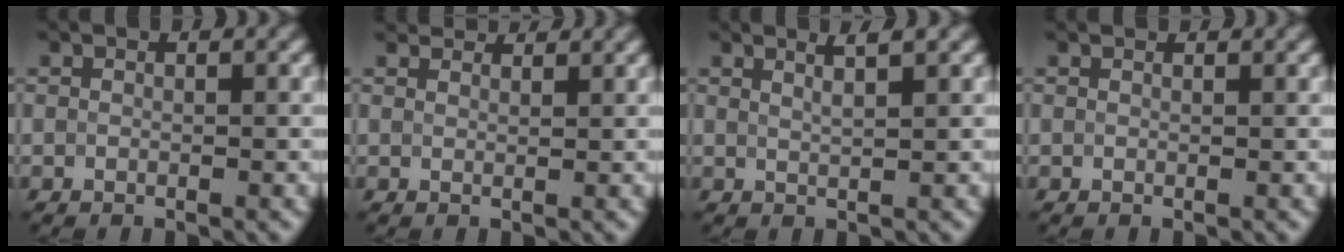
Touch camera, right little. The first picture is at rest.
{"total": 4.5, "force": [4.0, 1.4, 1.5], "torque": [-0.035, 0.001, 0.055]}
{"total": 2.4, "force": [1.6, 0.7, 1.7], "torque": [-0.013, 0.011, 0.008]}
{"total": 1.1, "force": [1.1, 0.1, 0.2], "torque": [-0.009, -0.004, 0.010]}